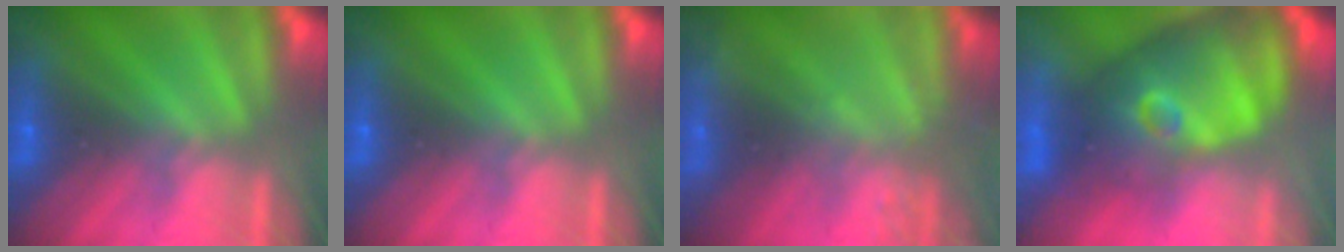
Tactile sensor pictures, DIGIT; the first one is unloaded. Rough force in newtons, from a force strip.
{"total": 0.0}
{"total": 2.2}
{"total": 10.9}